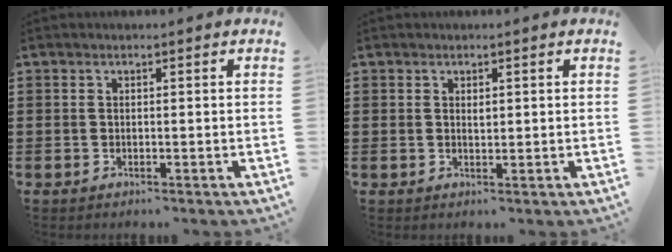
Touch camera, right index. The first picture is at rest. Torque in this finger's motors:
{"motor_torque": [0.69, 1.17, 0.09, 0.00]}